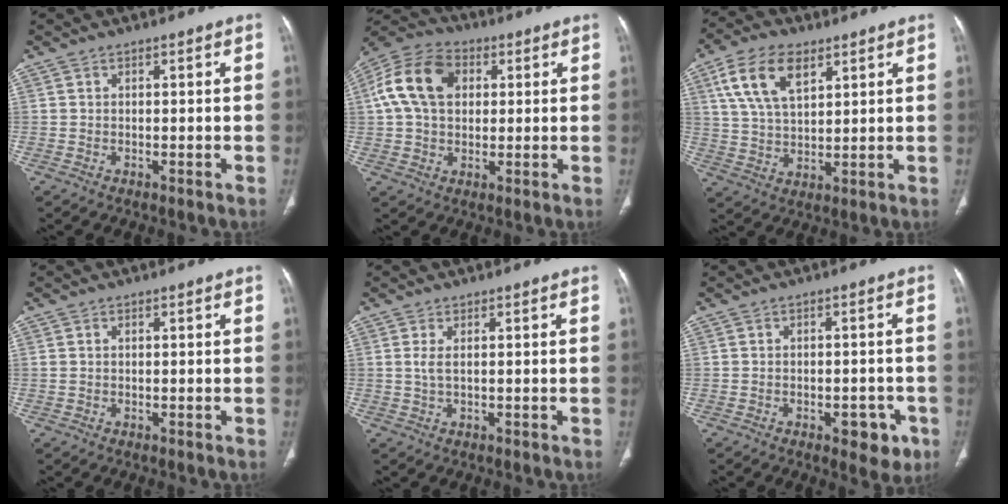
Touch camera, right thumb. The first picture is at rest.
{"total": 13.6, "force": [2.9, 9.6, 9.2], "torque": [-0.162, 0.021, 0.043]}
{"total": 11.9, "force": [5.6, 6.3, 8.4], "torque": [-0.153, -0.010, 0.109]}
{"total": 0.7, "force": [0.2, 0.5, 0.5], "torque": [-0.017, 0.006, 0.007]}
{"total": 2.0, "force": [0.4, 0.6, 1.8], "torque": [-0.048, 0.001, 0.014]}
{"total": 6.0, "force": [-2.8, 3.2, 4.3], "torque": [-0.031, 0.013, -0.031]}